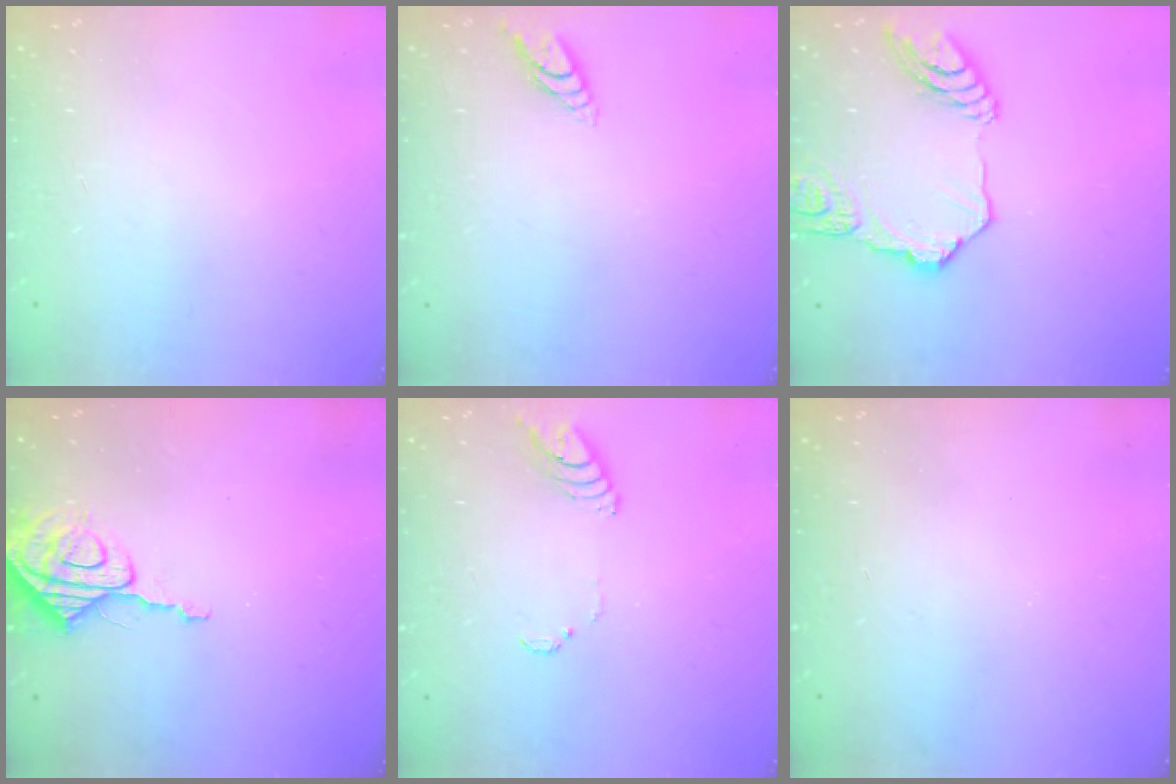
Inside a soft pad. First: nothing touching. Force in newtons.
{"total": 6.0, "press": 6.0, "slide": 0.7}
{"total": 14.1, "press": 14.0, "slide": 1.4}
{"total": 8.4, "press": 8.4, "slide": 0.7}
{"total": 6.9, "press": 6.8, "slide": 0.7}
{"total": 0.0}